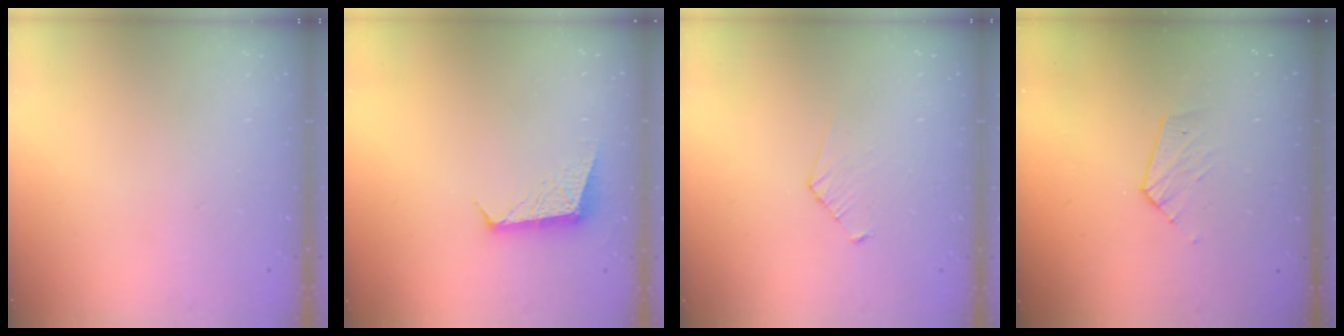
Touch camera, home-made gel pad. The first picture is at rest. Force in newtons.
{"total": 8.4, "press": 8.3, "slide": 0.4}
{"total": 3.0, "press": 3.0, "slide": 0.3}
{"total": 4.8, "press": 4.8, "slide": 0.4}